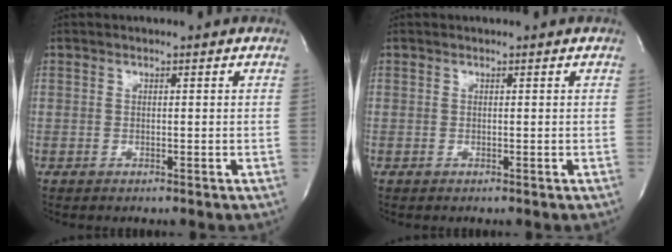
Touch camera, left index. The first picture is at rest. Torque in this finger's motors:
{"motor_torque": [0.00, 0.00, 0.00, 0.00]}